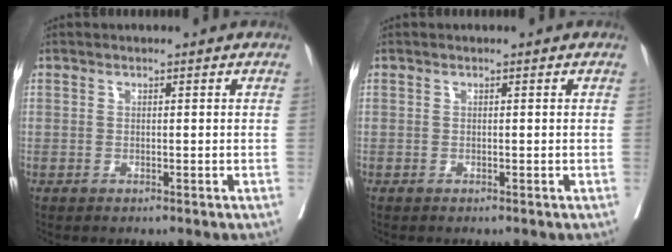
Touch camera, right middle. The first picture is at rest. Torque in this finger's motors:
{"motor_torque": [0.02, 0.16, 0.00, 0.00]}